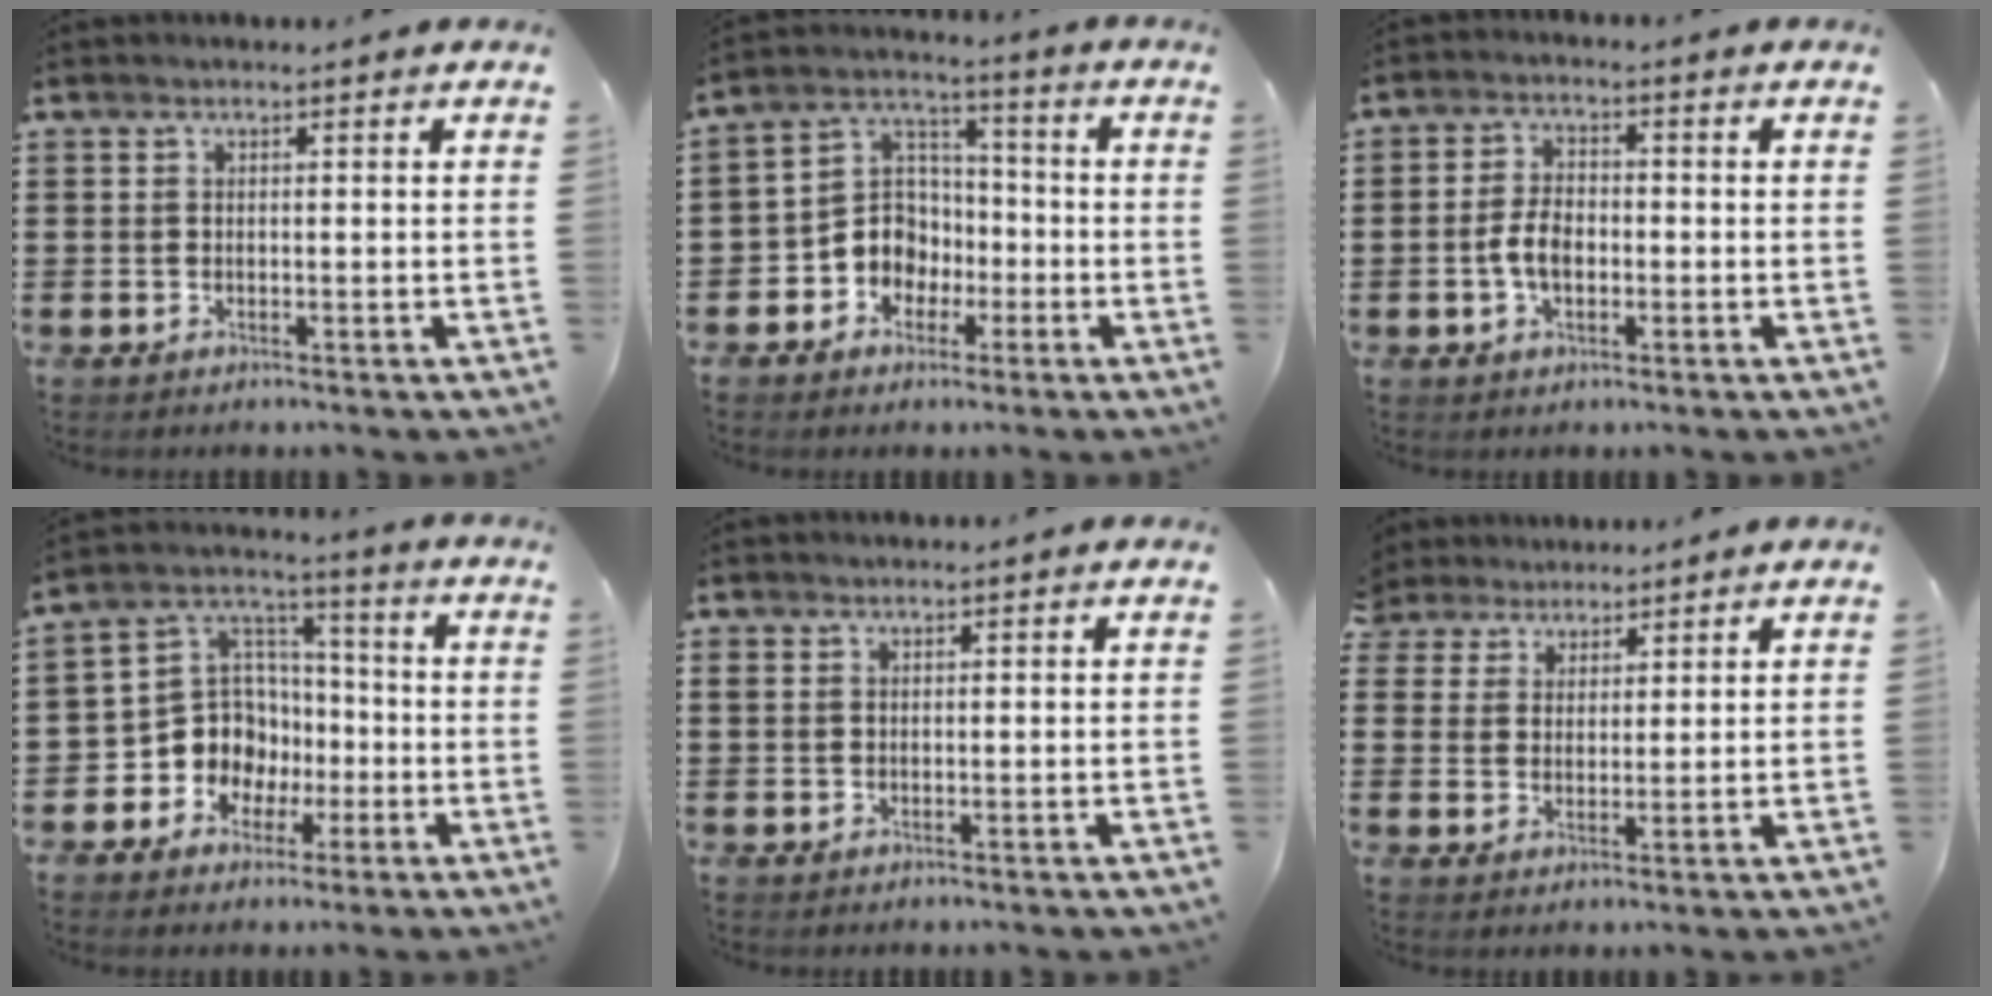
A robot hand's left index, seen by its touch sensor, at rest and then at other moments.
{"total": 7.4, "force": [-2.4, 6.7, 1.8], "torque": [-0.070, 0.008, -0.051]}
{"total": 4.6, "force": [-1.0, 2.6, 3.7], "torque": [-0.088, 0.000, -0.024]}
{"total": 10.1, "force": [-2.6, 9.3, 2.9], "torque": [-0.107, 0.009, -0.048]}
{"total": 0.8, "force": [0.5, 0.5, 0.3], "torque": [-0.009, 0.005, 0.010]}
{"total": 3.5, "force": [2.9, 2.0, -0.5], "torque": [-0.008, 0.002, 0.054]}